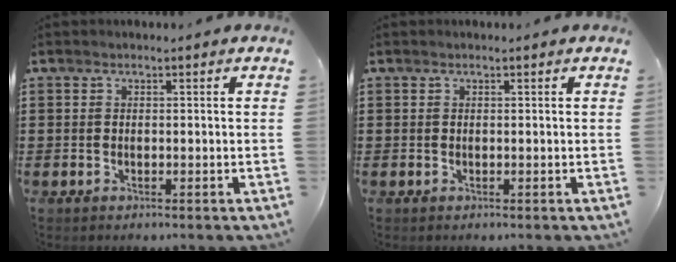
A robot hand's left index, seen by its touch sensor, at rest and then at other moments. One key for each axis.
{"total": 0.0}